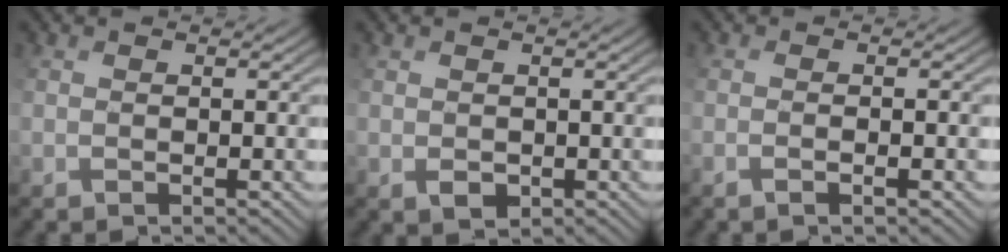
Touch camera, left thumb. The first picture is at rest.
{"total": 1.2, "force": [0.1, 1.1, 0.5], "torque": [-0.010, -0.006, 0.002]}
{"total": 1.9, "force": [-0.6, 0.0, 1.7], "torque": [-0.025, 0.006, -0.018]}